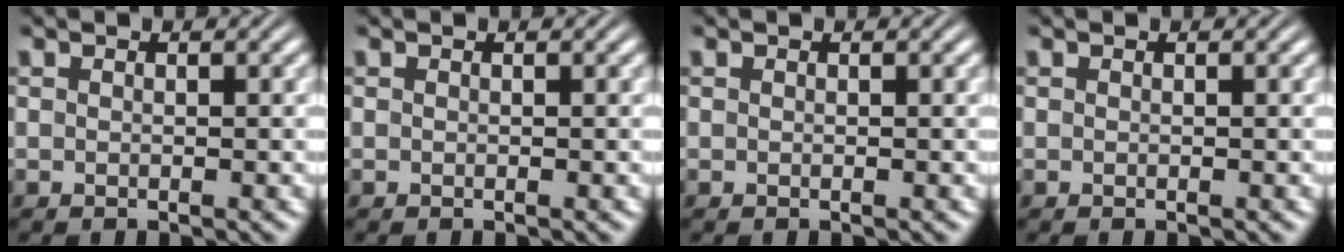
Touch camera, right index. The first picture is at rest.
{"total": 0.0}
{"total": 0.0}
{"total": 0.0}